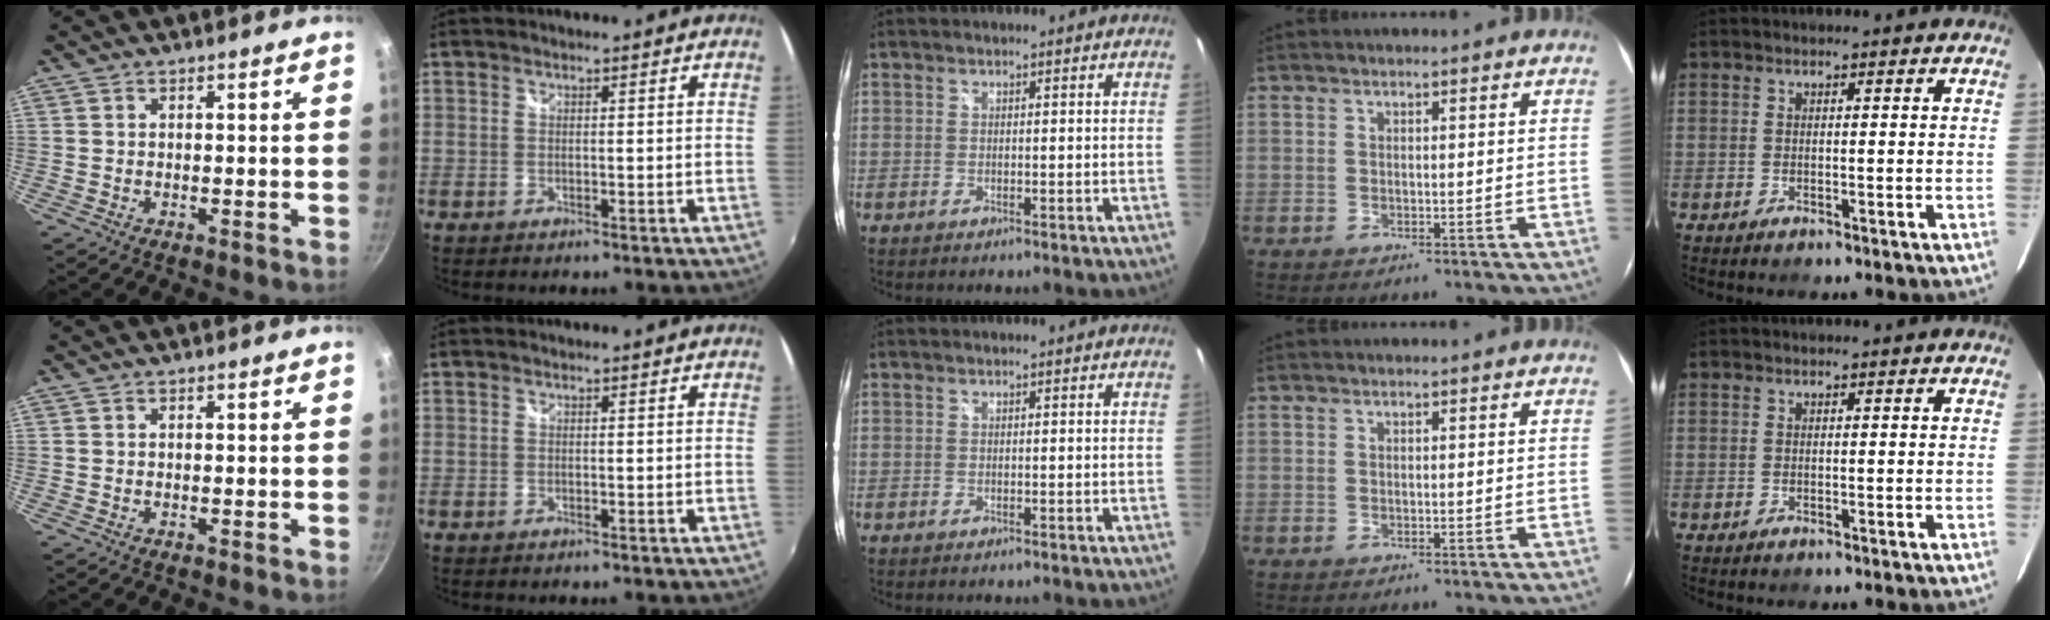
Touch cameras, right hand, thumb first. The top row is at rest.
{}